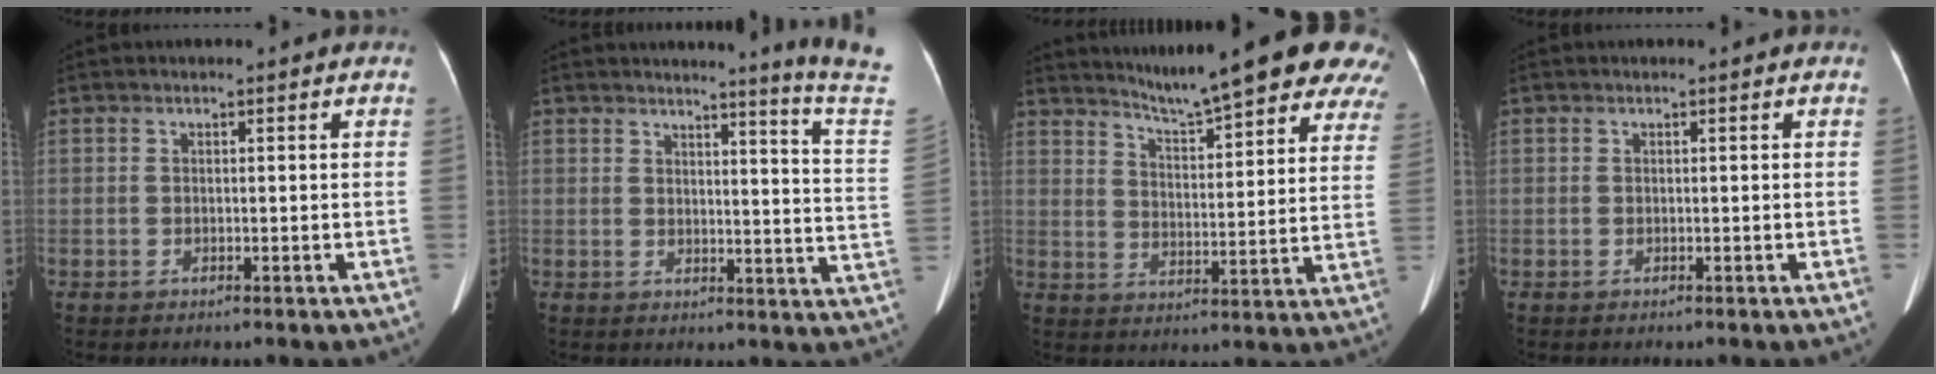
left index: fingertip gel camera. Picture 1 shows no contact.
{"total": 10.9, "force": [10.0, -3.5, 2.9], "torque": [-0.039, -0.112, 0.100]}
{"total": 19.9, "force": [17.0, 2.0, 10.3], "torque": [-0.139, -0.027, 0.215]}
{"total": 0.0}